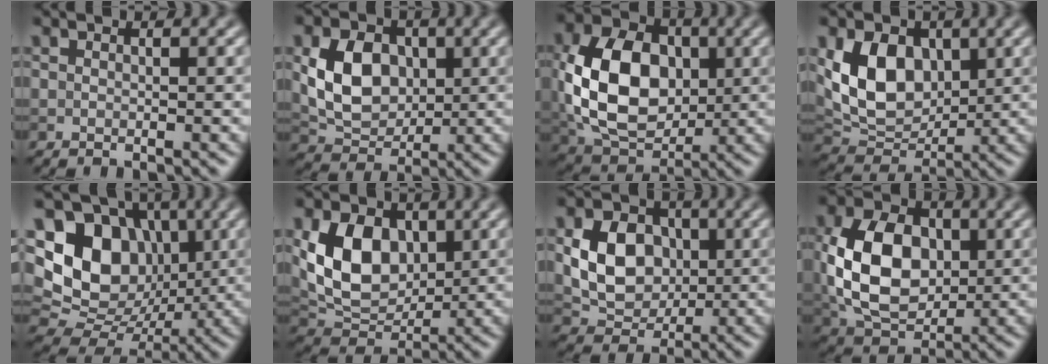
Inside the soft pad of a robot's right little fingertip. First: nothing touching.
{"total": 6.1, "force": [0.6, 4.6, 4.0], "torque": [-0.082, -0.002, 0.014]}
{"total": 10.7, "force": [0.3, 7.5, 7.6], "torque": [-0.161, 0.002, 0.005]}
{"total": 7.5, "force": [1.5, 5.4, 4.9], "torque": [-0.094, -0.007, 0.028]}
{"total": 10.5, "force": [1.9, 8.5, 6.0], "torque": [-0.113, -0.007, 0.024]}
{"total": 7.8, "force": [1.3, 5.6, 5.3], "torque": [-0.103, -0.005, 0.024]}
{"total": 6.2, "force": [0.4, 4.9, 3.7], "torque": [-0.073, -0.002, 0.008]}
{"total": 9.4, "force": [0.3, 6.6, 6.8], "torque": [-0.143, 0.004, 0.002]}